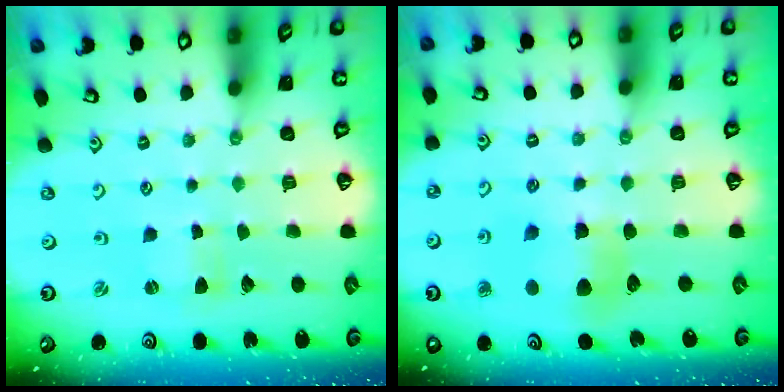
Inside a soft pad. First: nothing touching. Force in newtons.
{"total": 8.2, "press": 8.1, "slide": 1.1}